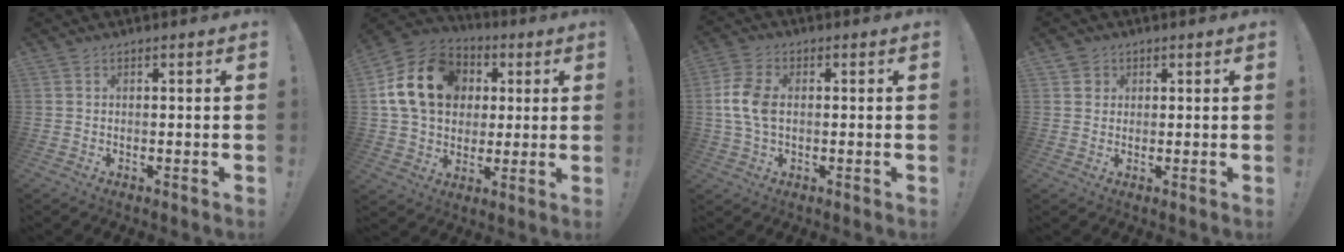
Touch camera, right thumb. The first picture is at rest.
{"total": 19.4, "force": [4.7, 15.2, 11.2], "torque": [-0.190, -0.002, 0.095]}
{"total": 8.9, "force": [0.1, 6.0, 6.6], "torque": [-0.144, 0.006, 0.004]}
{"total": 2.8, "force": [1.3, 2.4, 0.4], "torque": [-0.006, -0.002, 0.023]}